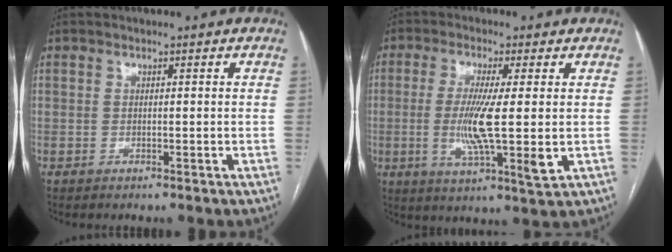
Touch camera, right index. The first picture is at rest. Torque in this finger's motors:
{"motor_torque": [0.52, 0.02, 0.45, 0.19]}